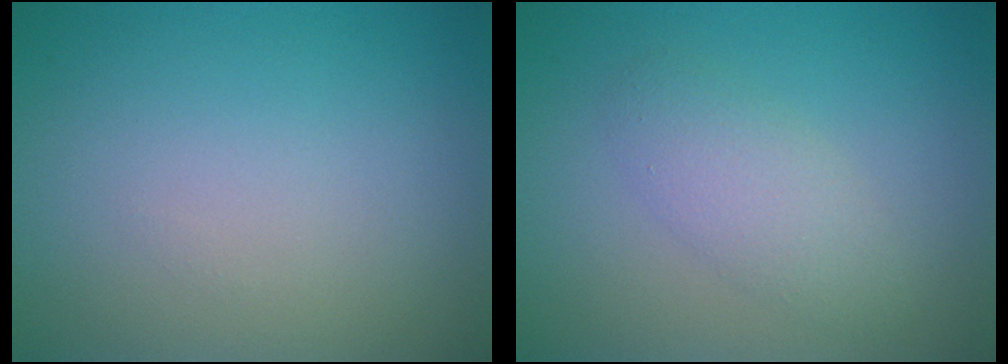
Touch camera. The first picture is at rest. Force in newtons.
{"total": 2.8, "press": 2.8, "slide": 0.0}